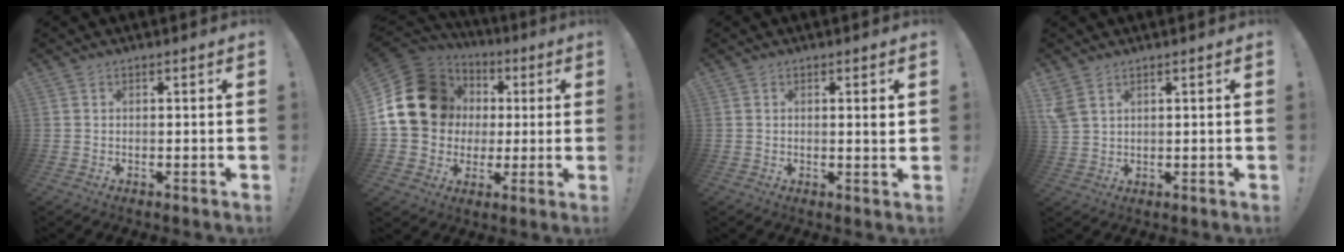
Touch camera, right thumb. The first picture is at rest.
{"total": 21.5, "force": [3.8, 18.4, 10.6], "torque": [-0.169, -0.004, 0.102]}
{"total": 2.3, "force": [0.9, 0.0, 2.1], "torque": [-0.025, -0.007, 0.011]}
{"total": 4.5, "force": [2.8, 2.4, 2.5], "torque": [-0.051, -0.005, 0.059]}